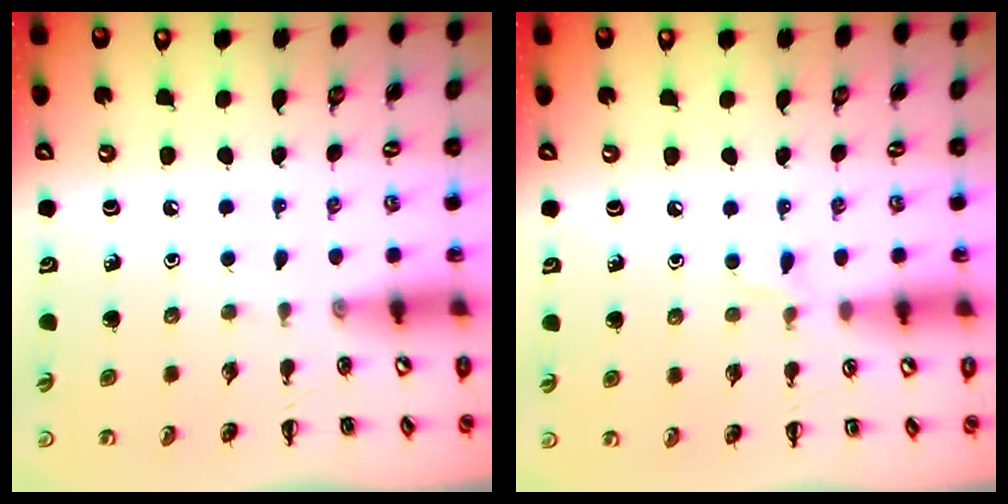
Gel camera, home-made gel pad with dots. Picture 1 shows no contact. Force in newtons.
{"total": 3.8, "press": 3.5, "slide": 1.4}